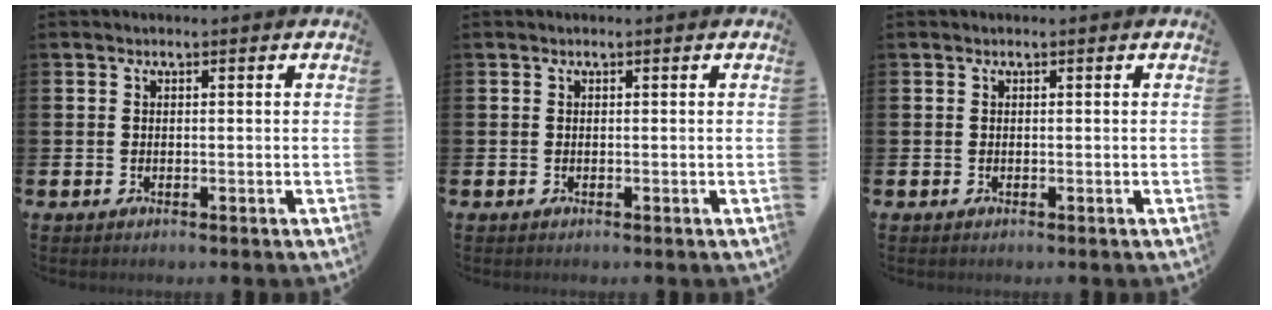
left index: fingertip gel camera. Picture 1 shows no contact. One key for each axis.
{"total": 0.0}
{"total": 0.0}